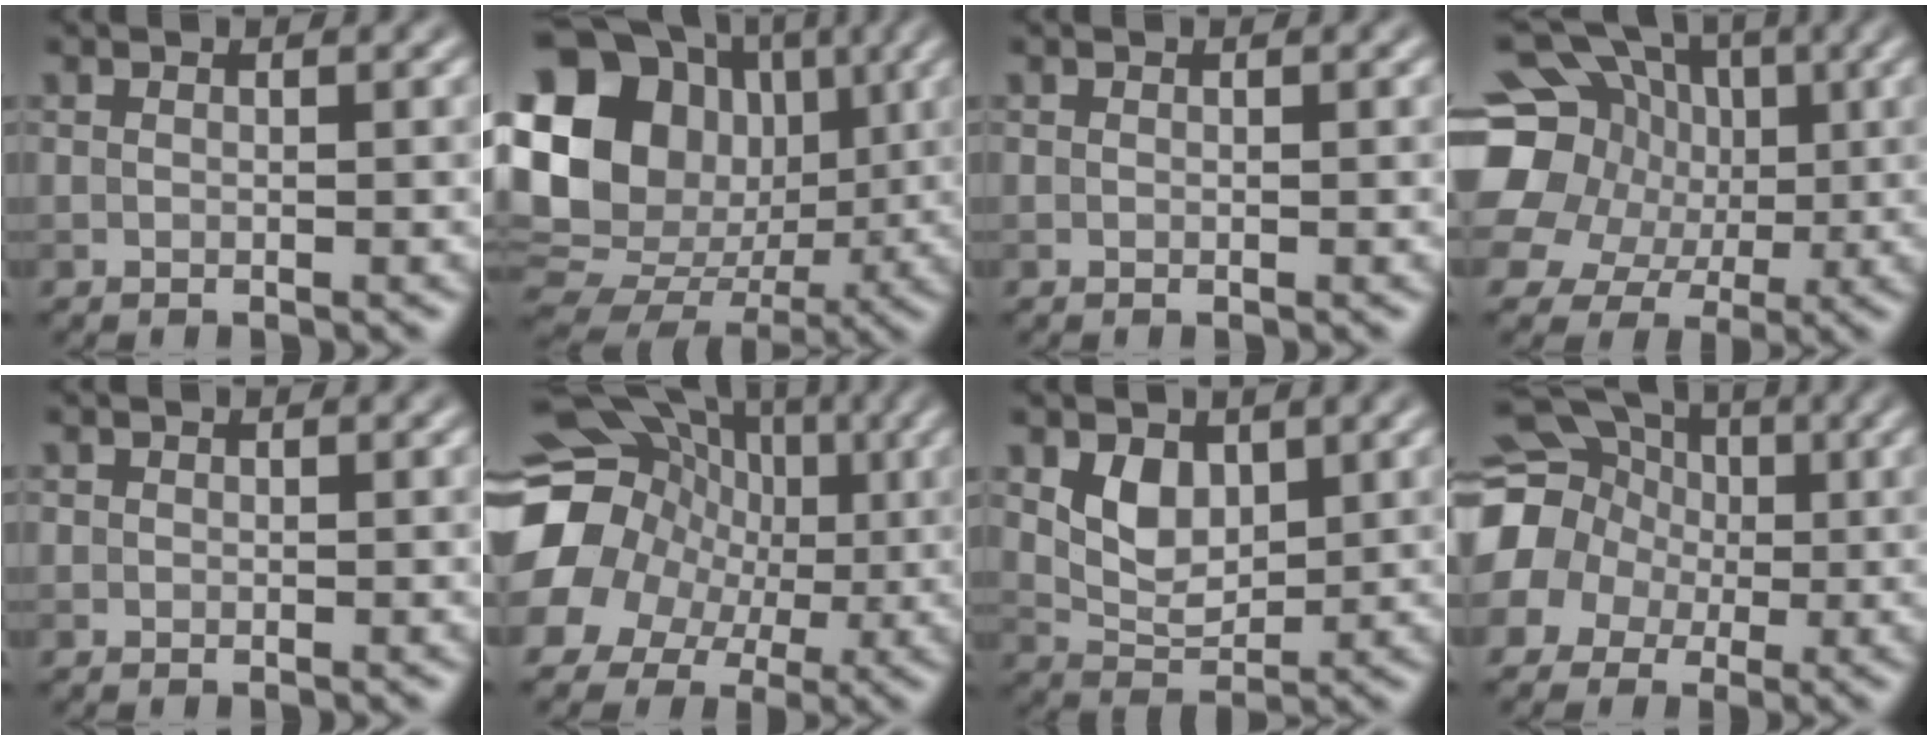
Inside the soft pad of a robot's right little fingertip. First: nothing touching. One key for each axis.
{"total": 20.7, "fx": 3.8, "fy": 18.0, "fz": 9.5, "tx": -0.217, "ty": 0.037, "tz": 0.054}
{"total": 1.7, "fx": -0.8, "fy": -1.3, "fz": -0.7, "tx": 0.015, "ty": -0.006, "tz": -0.010}
{"total": 13.4, "fx": 0.3, "fy": 12.1, "fz": 5.6, "tx": -0.149, "ty": 0.010, "tz": -0.015}
{"total": 4.1, "fx": -2.0, "fy": -3.1, "fz": -1.8, "tx": 0.043, "ty": -0.017, "tz": -0.024}
{"total": 15.4, "fx": 0.9, "fy": 13.6, "fz": 7.1, "tx": -0.152, "ty": 0.026, "tz": -0.012}
{"total": 3.3, "fx": 1.5, "fy": 2.1, "fz": 2.1, "tx": -0.042, "ty": -0.009, "tz": 0.033}
{"total": 15.9, "fx": 0.6, "fy": 14.8, "fz": 5.6, "tx": -0.149, "ty": 0.008, "tz": -0.030}